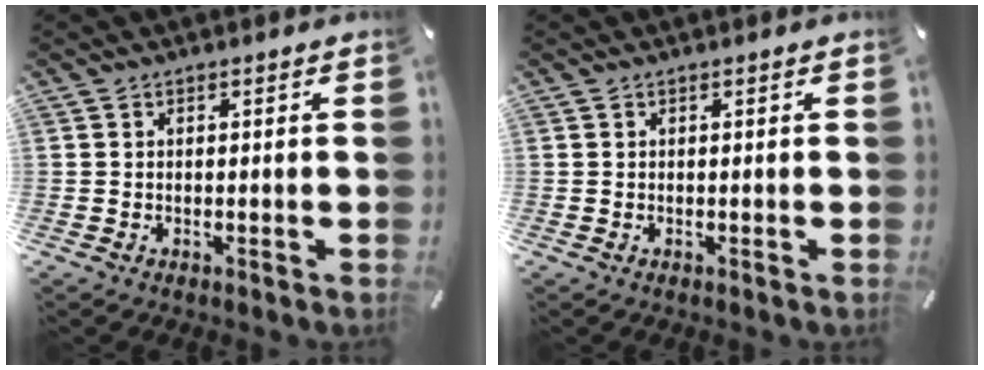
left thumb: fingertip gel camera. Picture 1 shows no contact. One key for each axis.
{"total": 0.0}